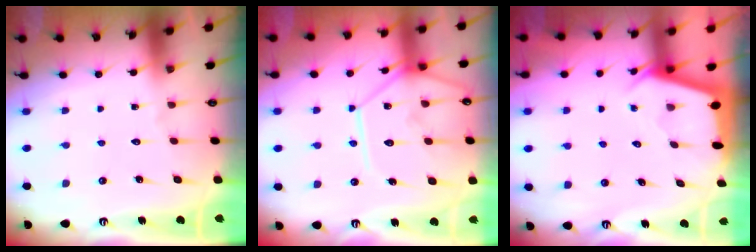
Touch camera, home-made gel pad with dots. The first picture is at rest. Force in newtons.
{"total": 13.4, "press": 13.3, "slide": 1.5}
{"total": 2.2, "press": 2.2, "slide": 0.3}